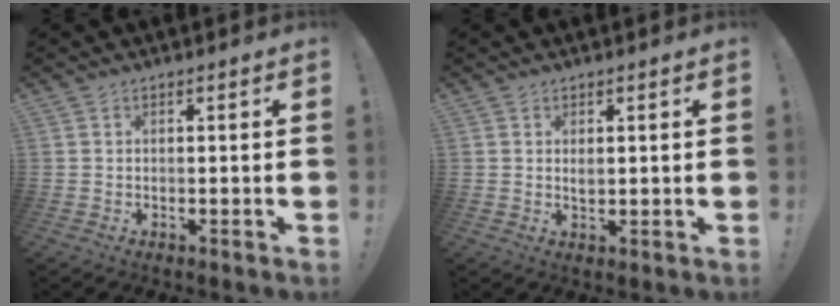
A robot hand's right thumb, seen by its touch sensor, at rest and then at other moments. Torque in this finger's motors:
{"motor_torque": [-0.23, 0.23, -0.09, 0.08, 0.11]}